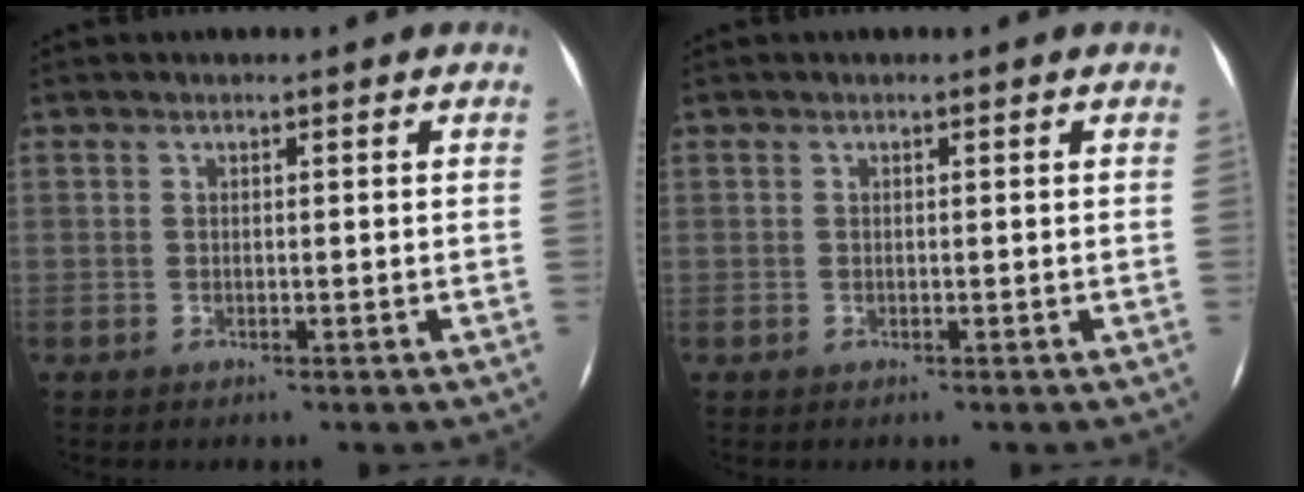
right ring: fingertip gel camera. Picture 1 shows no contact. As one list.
[{"total": 0.0}]